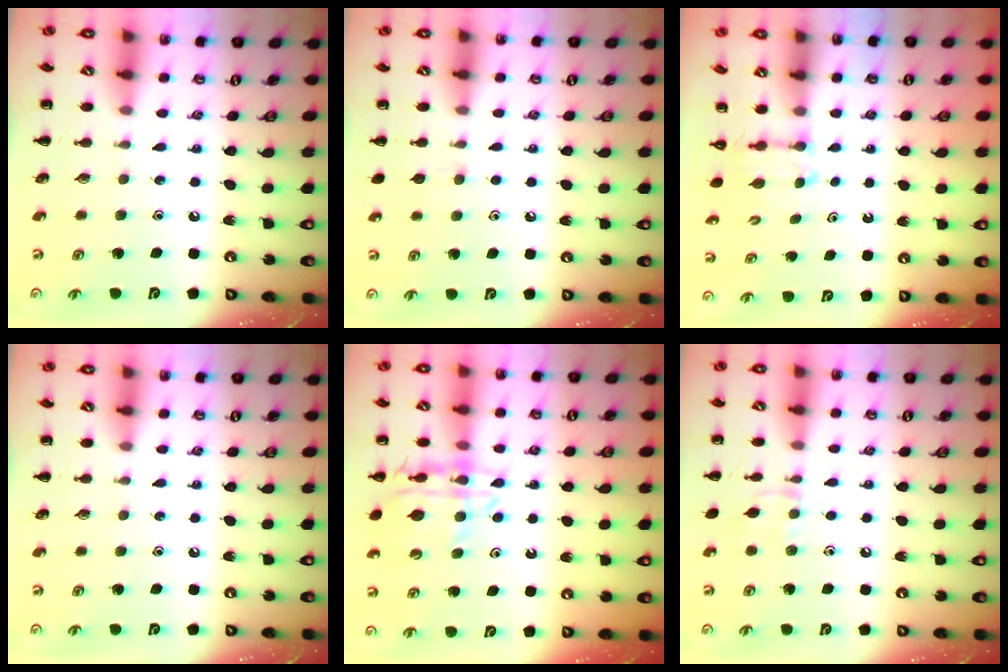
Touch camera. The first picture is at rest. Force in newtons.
{"total": 4.4, "press": 4.1, "slide": 1.5}
{"total": 2.6, "press": 2.4, "slide": 1.0}
{"total": 0.0}
{"total": 12.2, "press": 11.9, "slide": 3.0}
{"total": 5.9, "press": 5.8, "slide": 1.0}